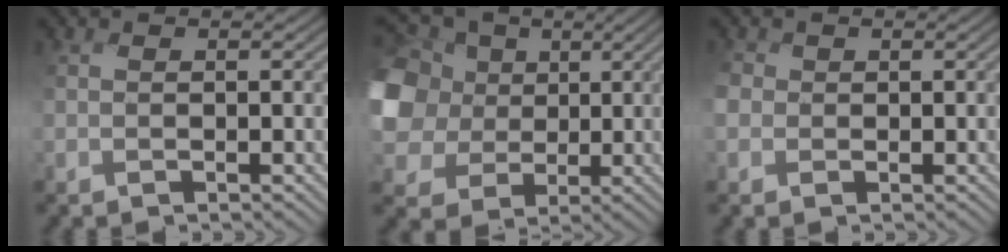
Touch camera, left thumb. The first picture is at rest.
{"total": 14.5, "force": [1.5, 12.3, 7.6], "torque": [-0.266, 0.009, 0.020]}
{"total": 3.5, "force": [-0.3, 3.4, 0.7], "torque": [-0.044, -0.007, -0.025]}